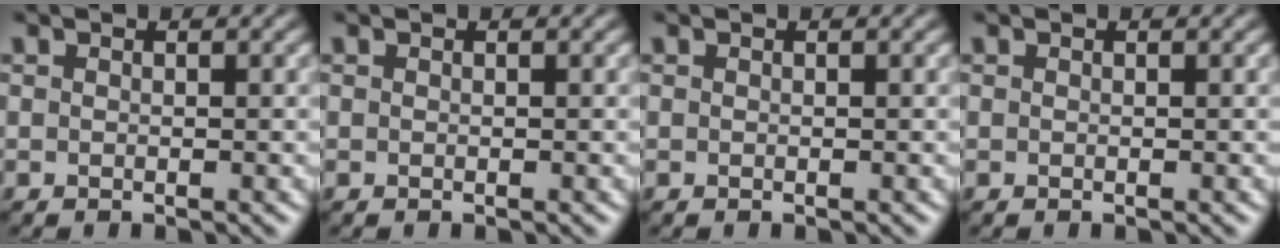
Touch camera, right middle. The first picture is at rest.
{"total": 0.0}
{"total": 0.0}
{"total": 0.0}